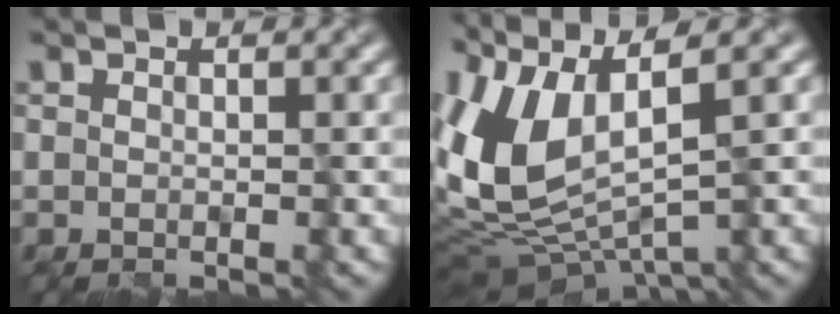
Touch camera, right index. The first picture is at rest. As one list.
[{"total": 8.3, "force": [0.5, 3.5, 7.5], "torque": [-0.175, 0.001, 0.001]}]